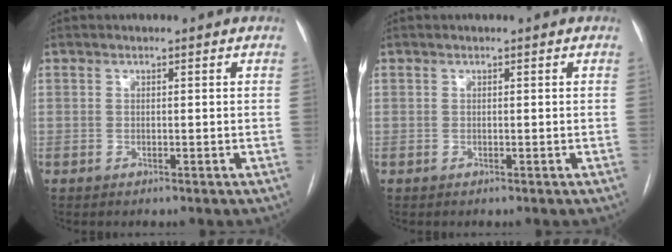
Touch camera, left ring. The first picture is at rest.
{"total": 0.0}